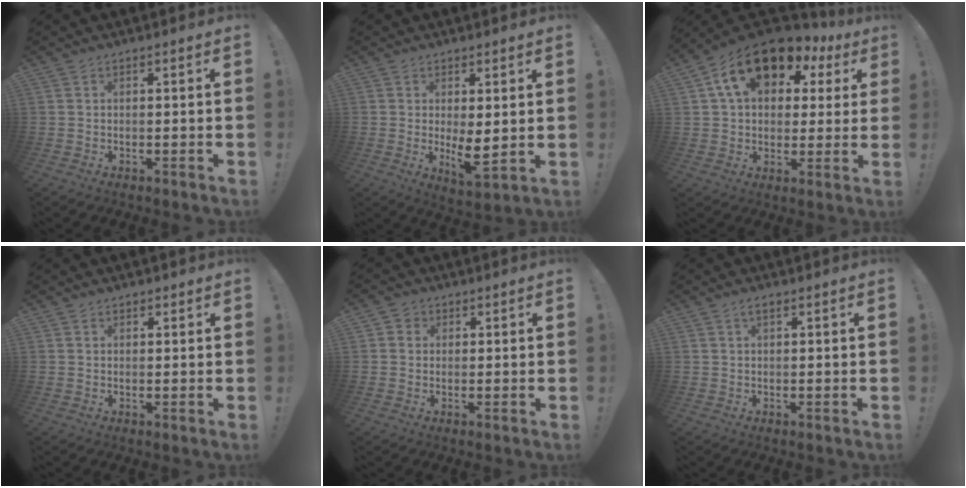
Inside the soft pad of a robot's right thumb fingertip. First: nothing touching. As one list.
[{"total": 7.1, "force": [0.7, 2.2, 6.7], "torque": [-0.094, -0.022, 0.019]}, {"total": 17.0, "force": [8.8, 10.5, 10.1], "torque": [-0.159, -0.040, 0.159]}, {"total": 1.1, "force": [0.8, 0.8, 0.1], "torque": [0.013, -0.007, 0.011]}, {"total": 2.3, "force": [0.4, 2.2, 0.6], "torque": [-0.006, 0.002, 0.007]}, {"total": 1.7, "force": [0.8, 0.6, 1.3], "torque": [-0.028, 0.002, 0.014]}]